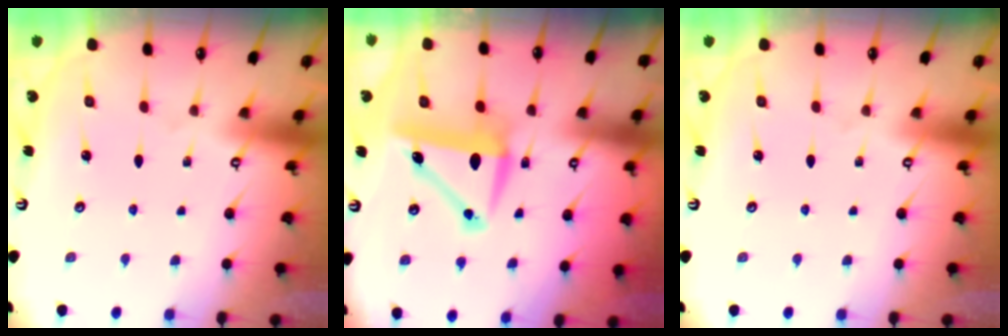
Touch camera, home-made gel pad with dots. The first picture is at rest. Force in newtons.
{"total": 9.6, "press": 9.5, "slide": 1.4}
{"total": 0.0}